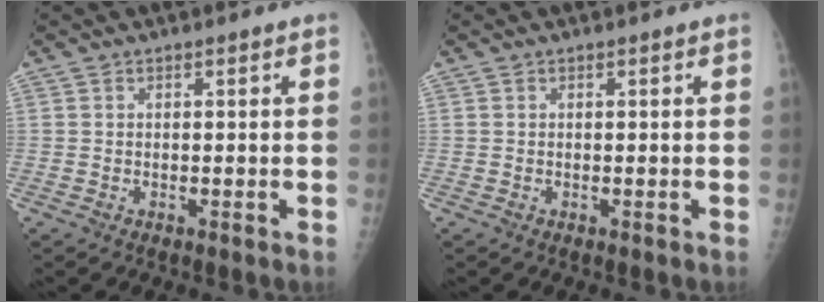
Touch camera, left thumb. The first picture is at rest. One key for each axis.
{"total": 0.0}